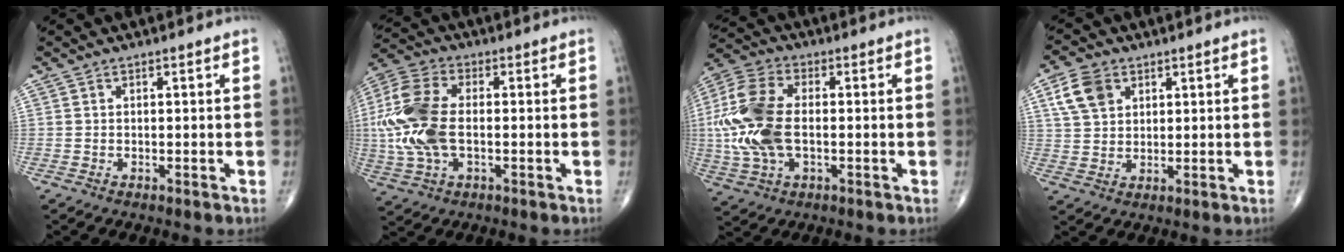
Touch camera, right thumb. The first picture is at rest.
{"total": 15.3, "force": [-0.6, 8.6, 12.6], "torque": [-0.298, 0.010, -0.013]}
{"total": 16.0, "force": [-0.6, 9.0, 13.1], "torque": [-0.305, 0.009, -0.013]}
{"total": 7.2, "force": [3.1, 5.2, 4.0], "torque": [-0.063, -0.003, 0.060]}